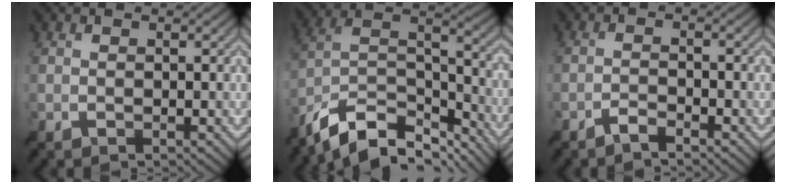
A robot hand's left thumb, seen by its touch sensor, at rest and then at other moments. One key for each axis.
{"total": 13.2, "fx": -9.6, "fy": 5.7, "fz": 7.0, "tx": -0.169, "ty": -0.003, "tz": -0.167}
{"total": 1.7, "fx": -1.4, "fy": 0.2, "fz": 1.0, "tx": -0.021, "ty": 0.005, "tz": -0.032}